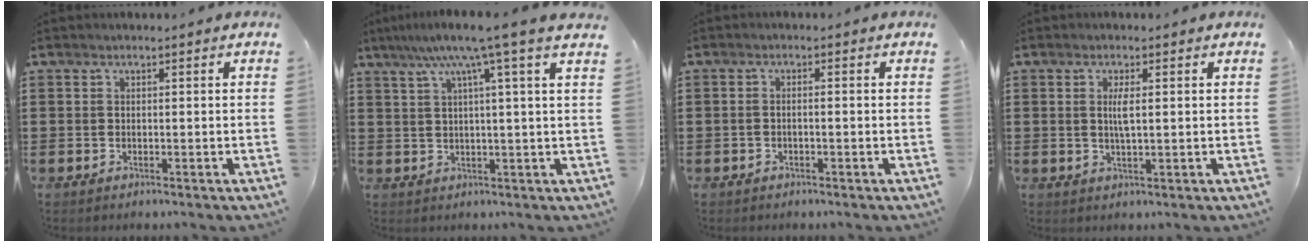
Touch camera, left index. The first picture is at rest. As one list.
[{"total": 7.3, "force": [4.5, -0.7, 5.7], "torque": [-0.117, -0.008, 0.071]}, {"total": 1.0, "force": [-0.6, 0.0, 0.8], "torque": [-0.014, -0.004, -0.010]}, {"total": 2.6, "force": [0.5, 0.4, 2.5], "torque": [-0.052, 0.001, 0.007]}]